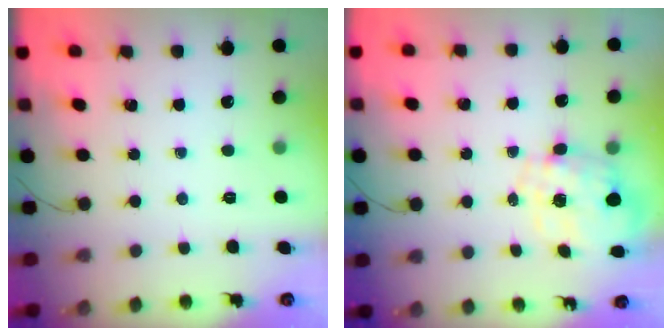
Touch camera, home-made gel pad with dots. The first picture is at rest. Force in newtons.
{"total": 2.3, "press": 2.0, "slide": 1.2}